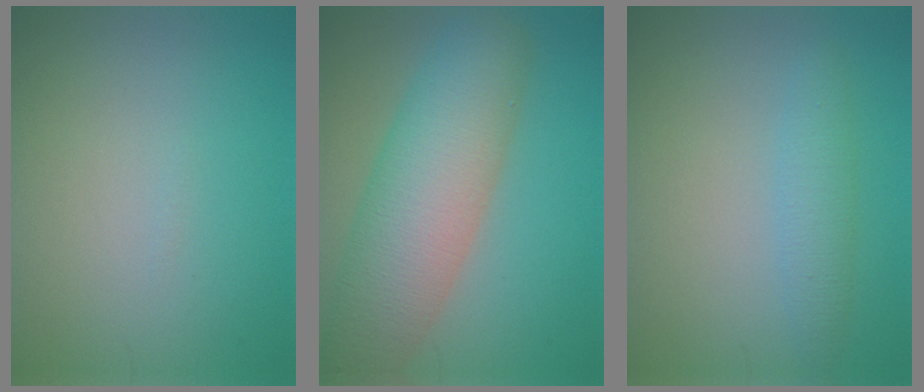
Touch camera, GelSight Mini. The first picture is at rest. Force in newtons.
{"total": 9.6, "press": 9.6, "slide": 0.4}
{"total": 2.3, "press": 2.3, "slide": 0.2}